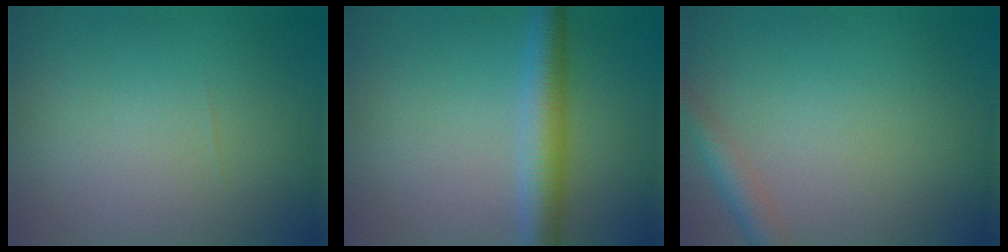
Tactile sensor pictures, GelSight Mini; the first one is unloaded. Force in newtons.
{"total": 4.5, "press": 4.5, "slide": 0.1}
{"total": 2.4, "press": 2.4, "slide": 0.1}